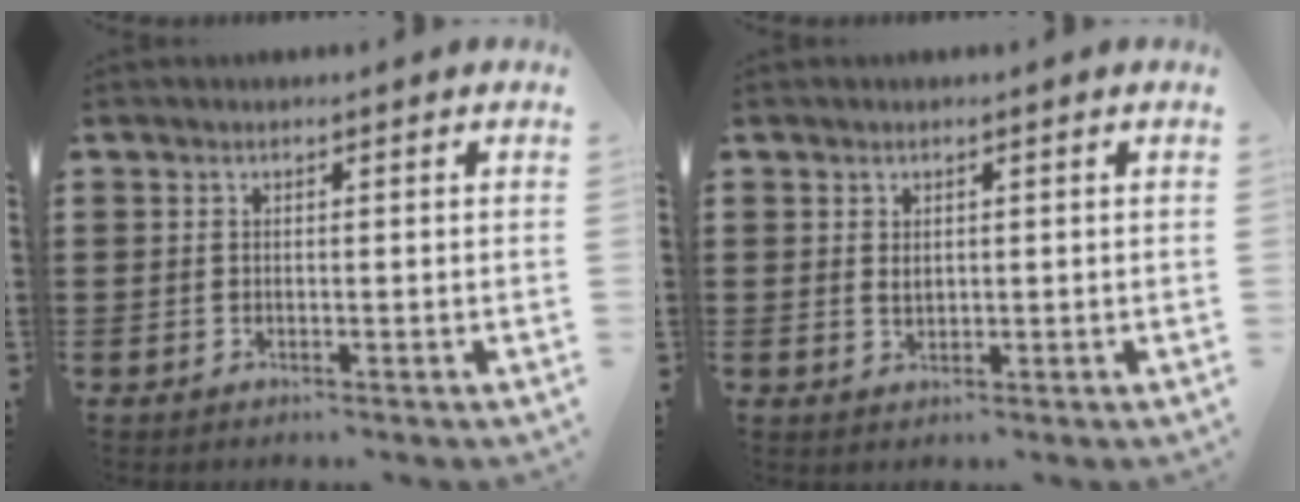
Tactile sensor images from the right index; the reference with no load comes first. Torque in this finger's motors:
{"motor_torque": [0.61, 0.40, 0.04, 0.01]}